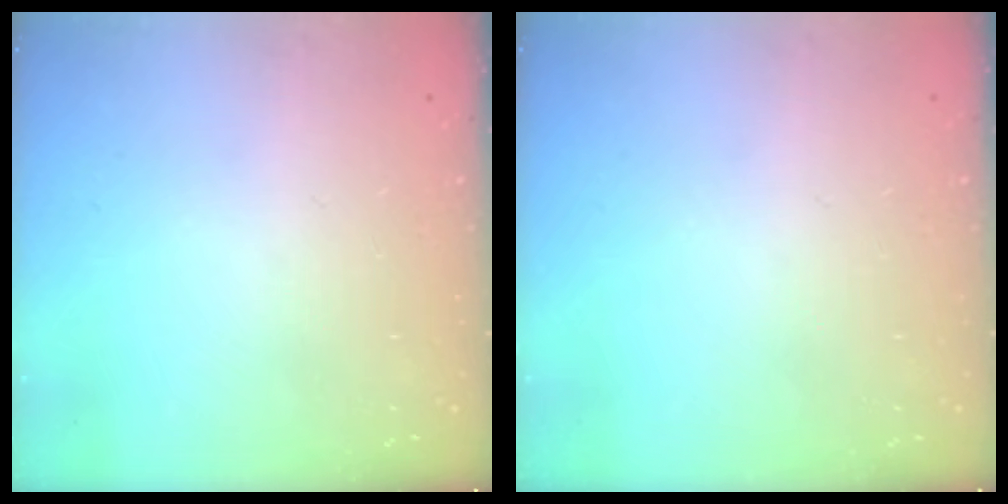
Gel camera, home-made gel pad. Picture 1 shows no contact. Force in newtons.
{"total": 0.0}